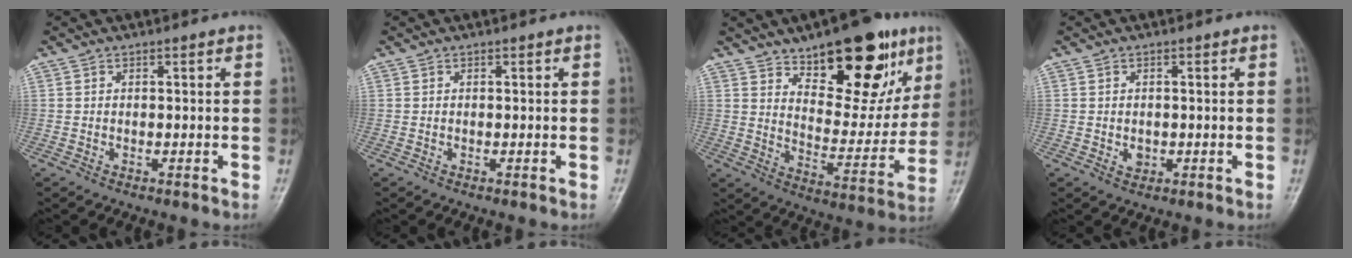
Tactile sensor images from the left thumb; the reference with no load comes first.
{"total": 0.0}
{"total": 20.5, "force": [11.9, 9.4, 13.8], "torque": [-0.137, -0.061, 0.185]}
{"total": 1.8, "force": [-0.2, 1.4, 1.0], "torque": [-0.009, 0.000, 0.001]}